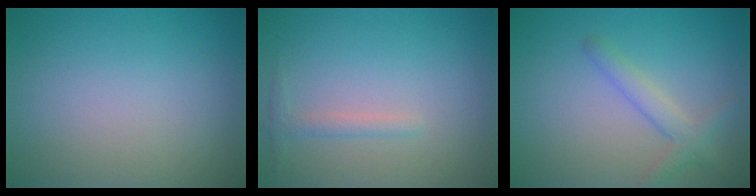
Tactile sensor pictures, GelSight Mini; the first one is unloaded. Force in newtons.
{"total": 1.2, "press": 1.2, "slide": 0.0}
{"total": 2.4, "press": 2.4, "slide": 0.1}